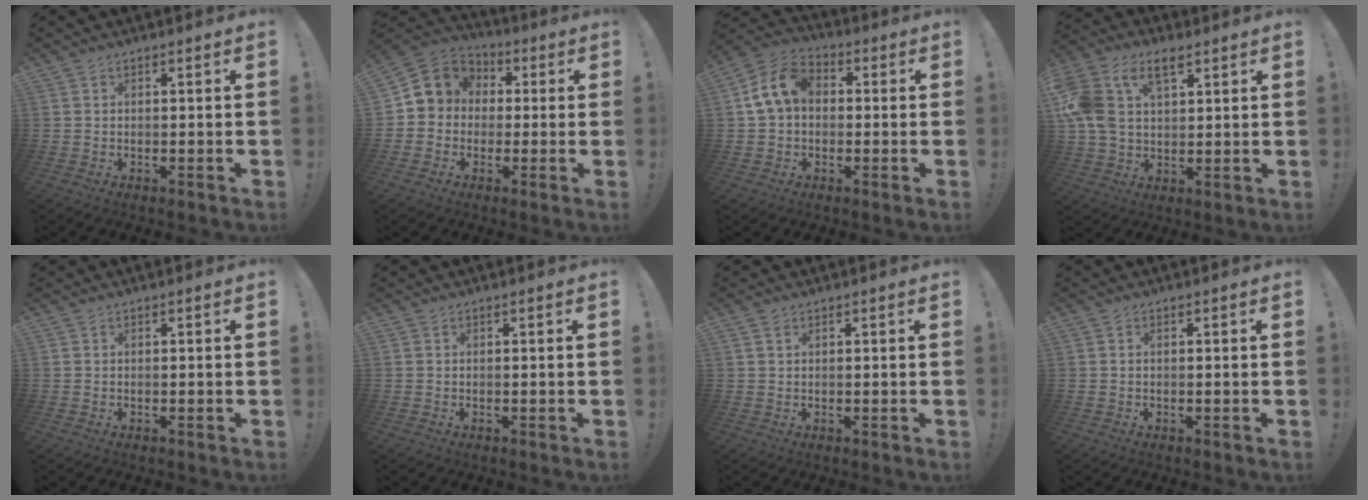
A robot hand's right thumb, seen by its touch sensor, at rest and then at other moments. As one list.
[{"total": 8.1, "force": [0.6, 7.6, 2.7], "torque": [-0.035, 0.008, 0.018]}, {"total": 11.4, "force": [1.8, 8.2, 7.7], "torque": [-0.139, 0.019, 0.037]}, {"total": 15.2, "force": [6.1, 9.7, 9.9], "torque": [-0.206, -0.016, 0.115]}, {"total": 0.0}, {"total": 0.0}, {"total": 1.1, "force": [0.6, 0.6, 0.6], "torque": [-0.010, -0.001, 0.011]}, {"total": 0.0}]